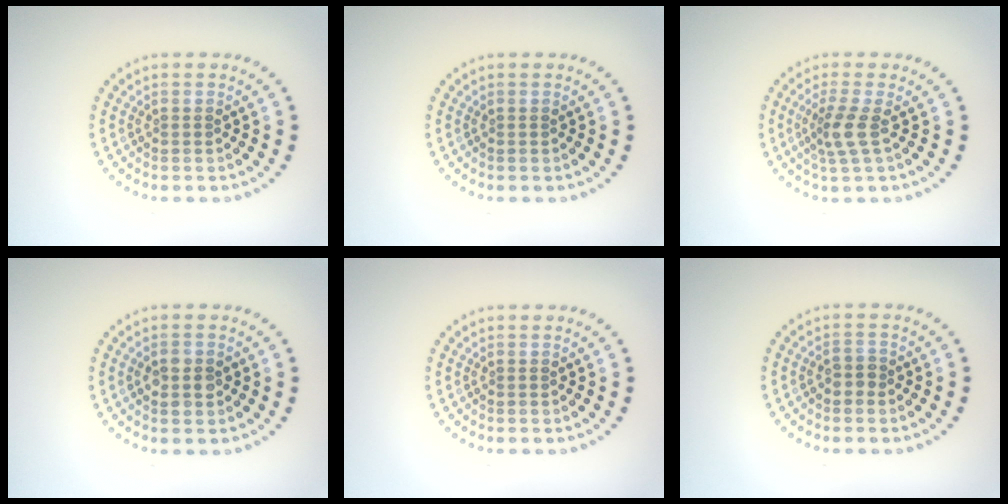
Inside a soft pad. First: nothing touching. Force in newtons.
{"total": 0.0}
{"total": 2.5, "press": 1.9, "slide": 1.6}
{"total": 2.1, "press": 2.1, "slide": 0.4}
{"total": 0.0}
{"total": 1.5, "press": 1.4, "slide": 0.6}